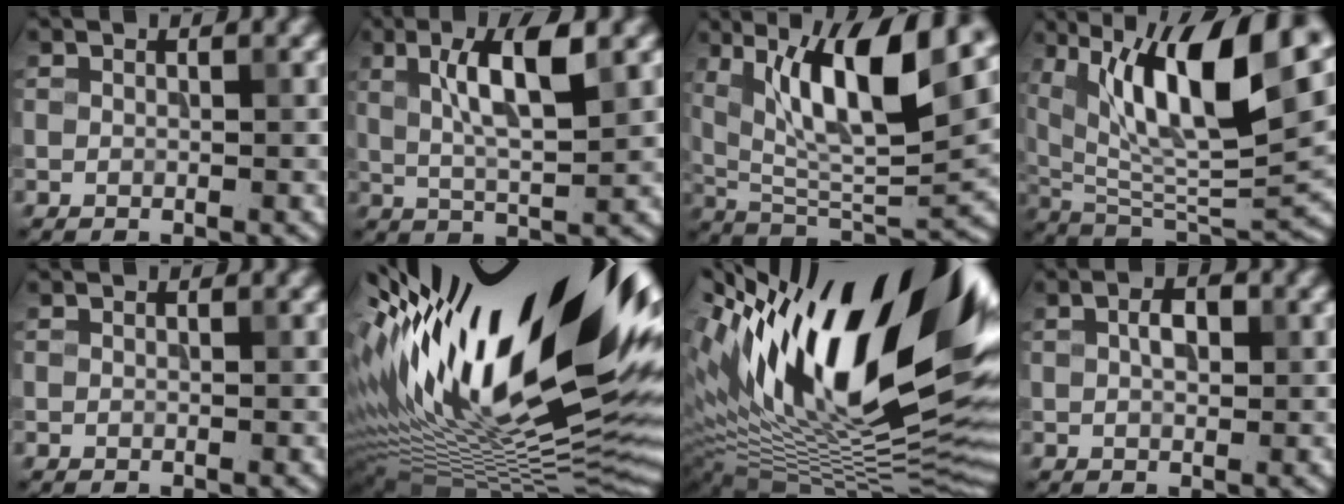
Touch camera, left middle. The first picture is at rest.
{"total": 5.6, "force": [2.1, 1.2, 5.1], "torque": [-0.091, 0.009, 0.041]}
{"total": 12.0, "force": [5.6, 3.3, 10.1], "torque": [-0.172, 0.006, 0.105]}
{"total": 14.1, "force": [6.4, 5.0, 11.5], "torque": [-0.190, 0.009, 0.116]}
{"total": 0.0}
{"total": 22.0, "force": [6.3, 8.7, 19.2], "torque": [-0.299, -0.013, 0.115]}
{"total": 20.4, "force": [6.8, 8.7, 17.1], "torque": [-0.304, 0.028, 0.119]}
{"total": 2.0, "force": [0.4, 1.1, 1.6], "torque": [-0.029, 0.008, 0.008]}